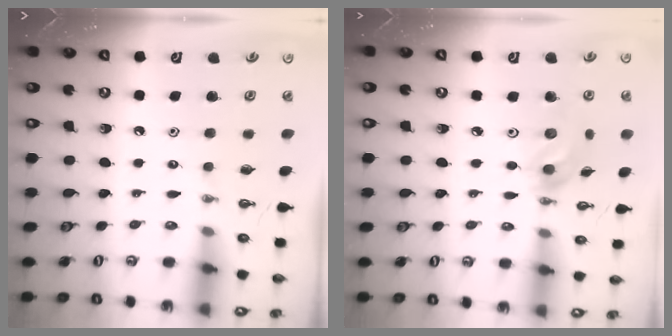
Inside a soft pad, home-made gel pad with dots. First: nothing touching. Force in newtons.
{"total": 10.4, "press": 10.2, "slide": 2.2}